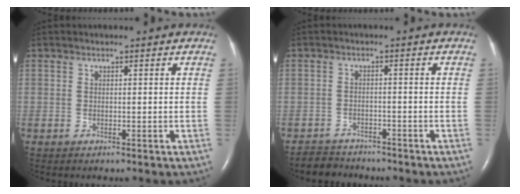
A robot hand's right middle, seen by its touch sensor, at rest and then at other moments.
{"total": 3.7, "force": [-3.5, 1.0, -0.3], "torque": [-0.001, -0.010, -0.059]}